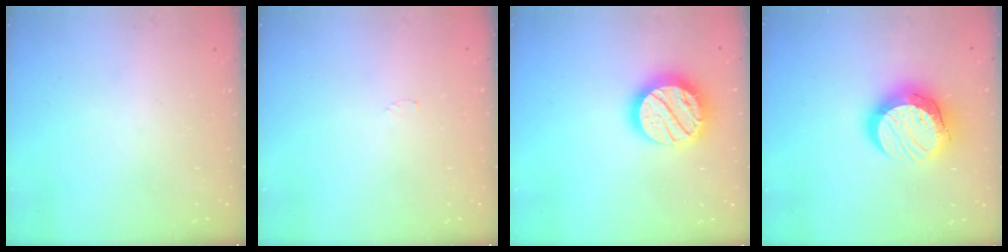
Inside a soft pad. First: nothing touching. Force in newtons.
{"total": 2.3, "press": 2.3, "slide": 0.2}
{"total": 19.1, "press": 19.1, "slide": 1.3}
{"total": 15.6, "press": 15.5, "slide": 1.0}